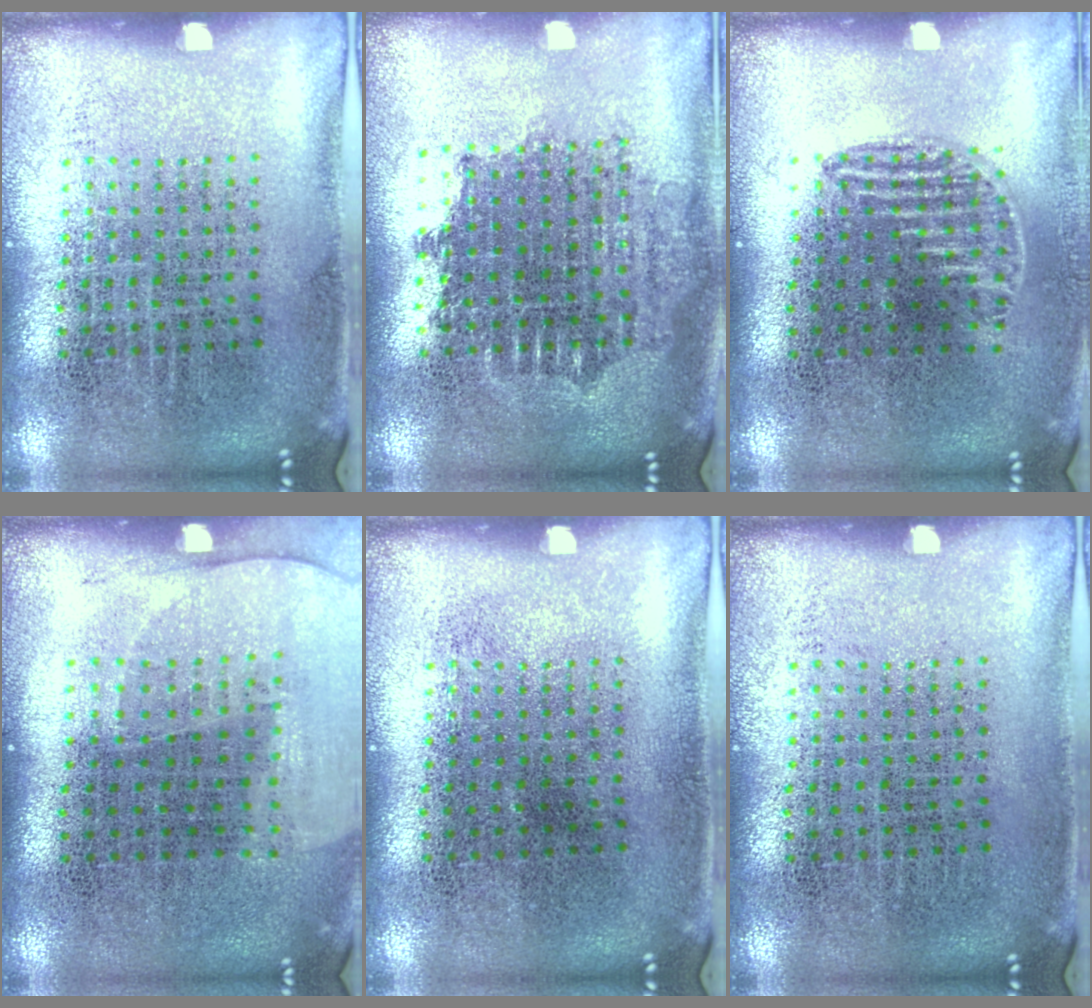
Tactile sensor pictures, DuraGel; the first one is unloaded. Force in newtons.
{"total": 1.6, "press": 1.3, "slide": 1.0}
{"total": 1.0, "press": 0.8, "slide": 0.6}
{"total": 1.4, "press": 1.3, "slide": 0.5}
{"total": 0.0}
{"total": 0.0}